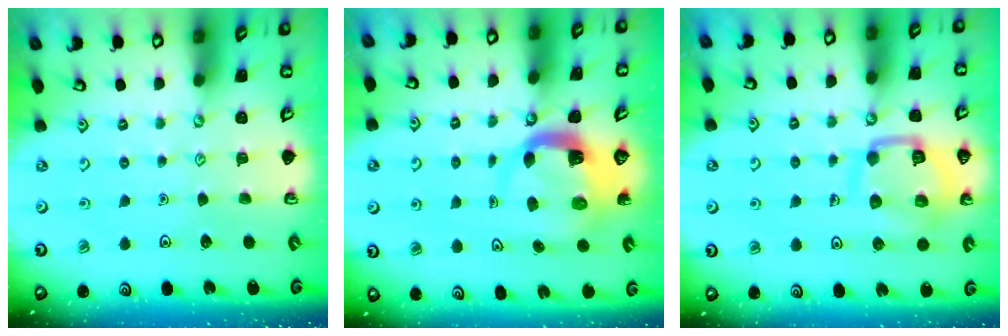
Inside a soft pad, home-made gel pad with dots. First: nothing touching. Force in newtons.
{"total": 5.6, "press": 5.5, "slide": 0.9}
{"total": 12.4, "press": 12.3, "slide": 1.2}